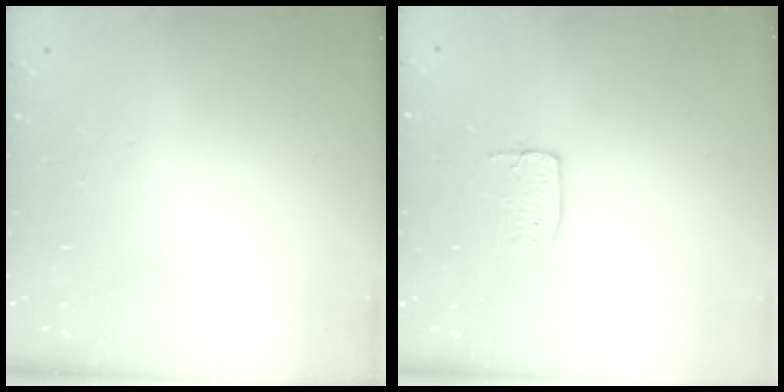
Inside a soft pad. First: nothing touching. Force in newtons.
{"total": 3.7, "press": 3.7, "slide": 0.2}